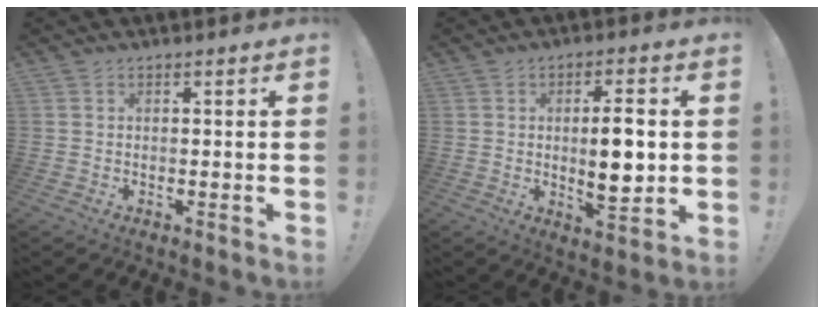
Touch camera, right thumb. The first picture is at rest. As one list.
[{"total": 9.6, "force": [0.4, 3.0, 9.2], "torque": [-0.143, -0.008, 0.000]}]